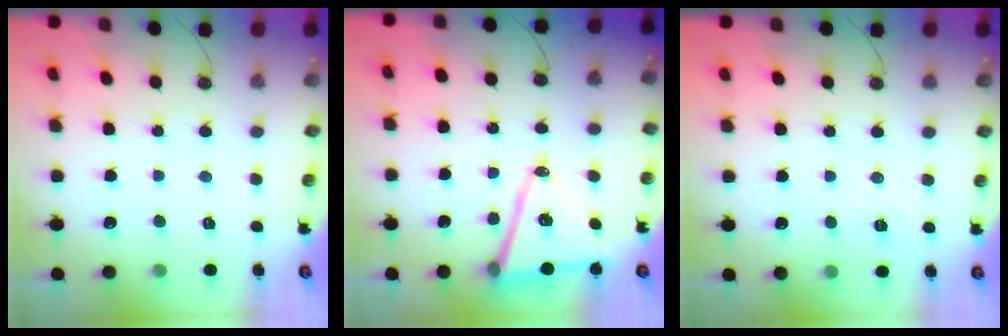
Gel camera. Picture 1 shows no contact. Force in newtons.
{"total": 14.8, "press": 14.3, "slide": 3.9}
{"total": 5.1, "press": 4.4, "slide": 2.6}